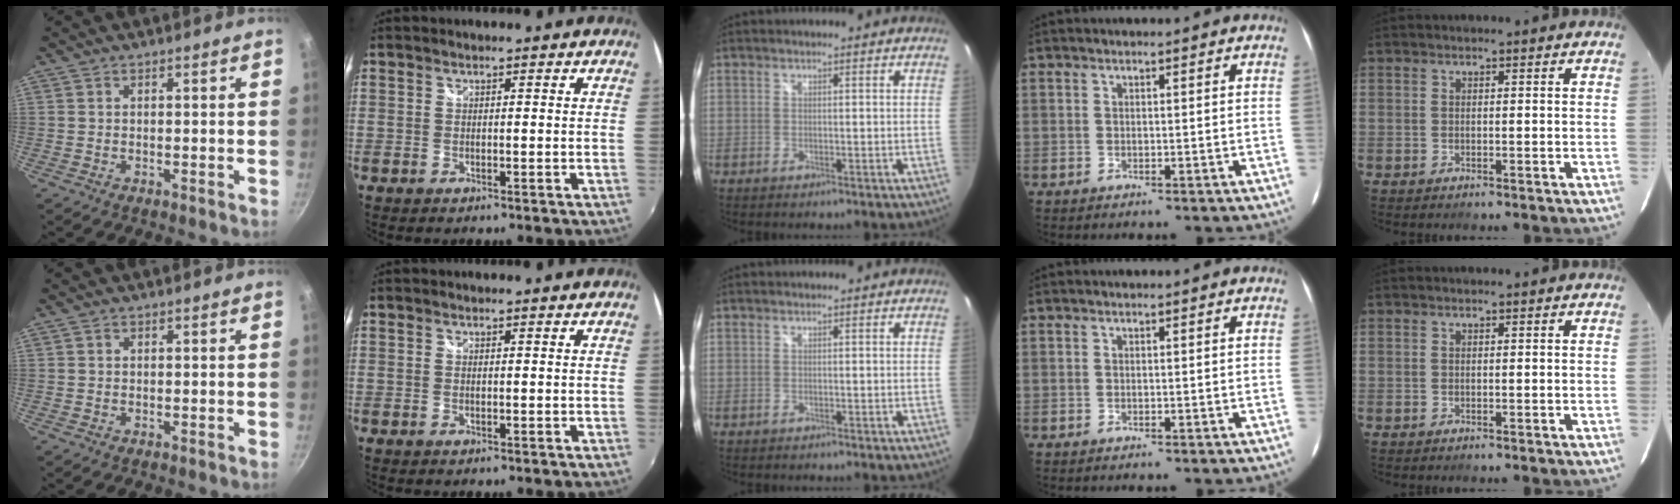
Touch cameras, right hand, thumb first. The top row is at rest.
{}